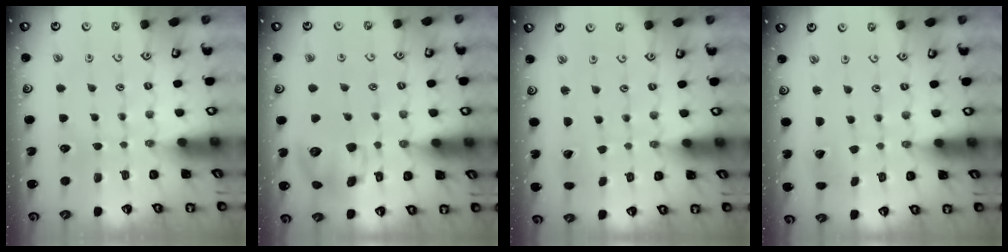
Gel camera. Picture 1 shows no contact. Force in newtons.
{"total": 11.0, "press": 10.8, "slide": 1.8}
{"total": 0.0}
{"total": 2.1, "press": 2.1, "slide": 0.2}